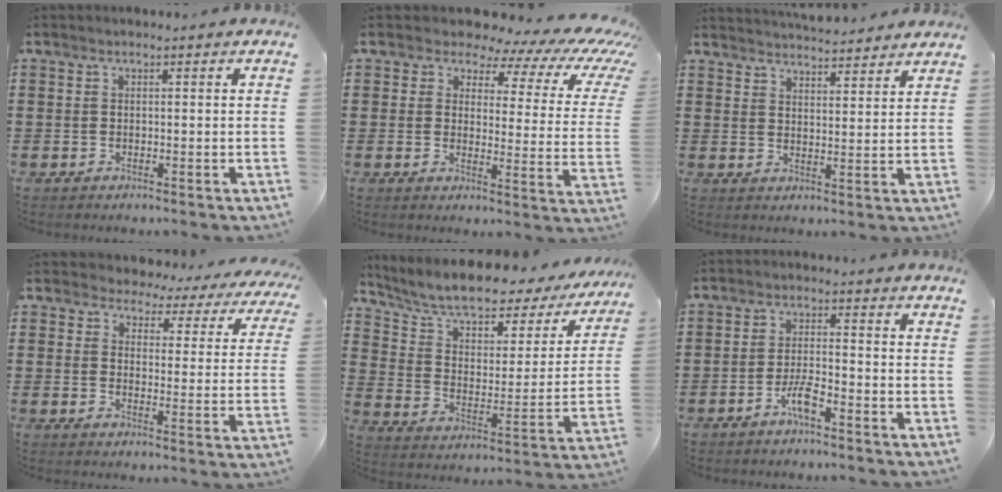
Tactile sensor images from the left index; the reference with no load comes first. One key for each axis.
{"total": 6.3, "fx": 5.1, "fy": 2.4, "fz": 2.9, "tx": -0.069, "ty": -0.031, "tz": 0.082}
{"total": 4.1, "fx": 4.1, "fy": 0.0, "fz": 0.2, "tx": -0.016, "ty": -0.020, "tz": 0.075}
{"total": 3.6, "fx": 3.4, "fy": 1.2, "fz": 0.3, "tx": -0.020, "ty": -0.024, "tz": 0.052}
{"total": 6.8, "fx": 5.5, "fy": 2.2, "fz": 3.3, "tx": -0.092, "ty": -0.040, "tz": 0.091}
{"total": 4.3, "fx": -2.7, "fy": 0.8, "fz": 3.2, "tx": -0.068, "ty": 0.004, "tz": -0.052}